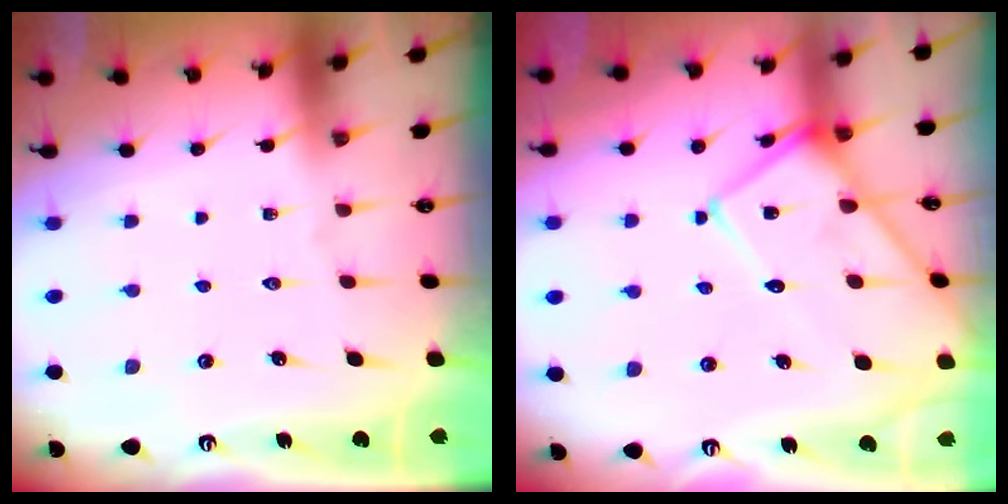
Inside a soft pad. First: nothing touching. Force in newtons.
{"total": 14.0, "press": 14.0, "slide": 1.6}